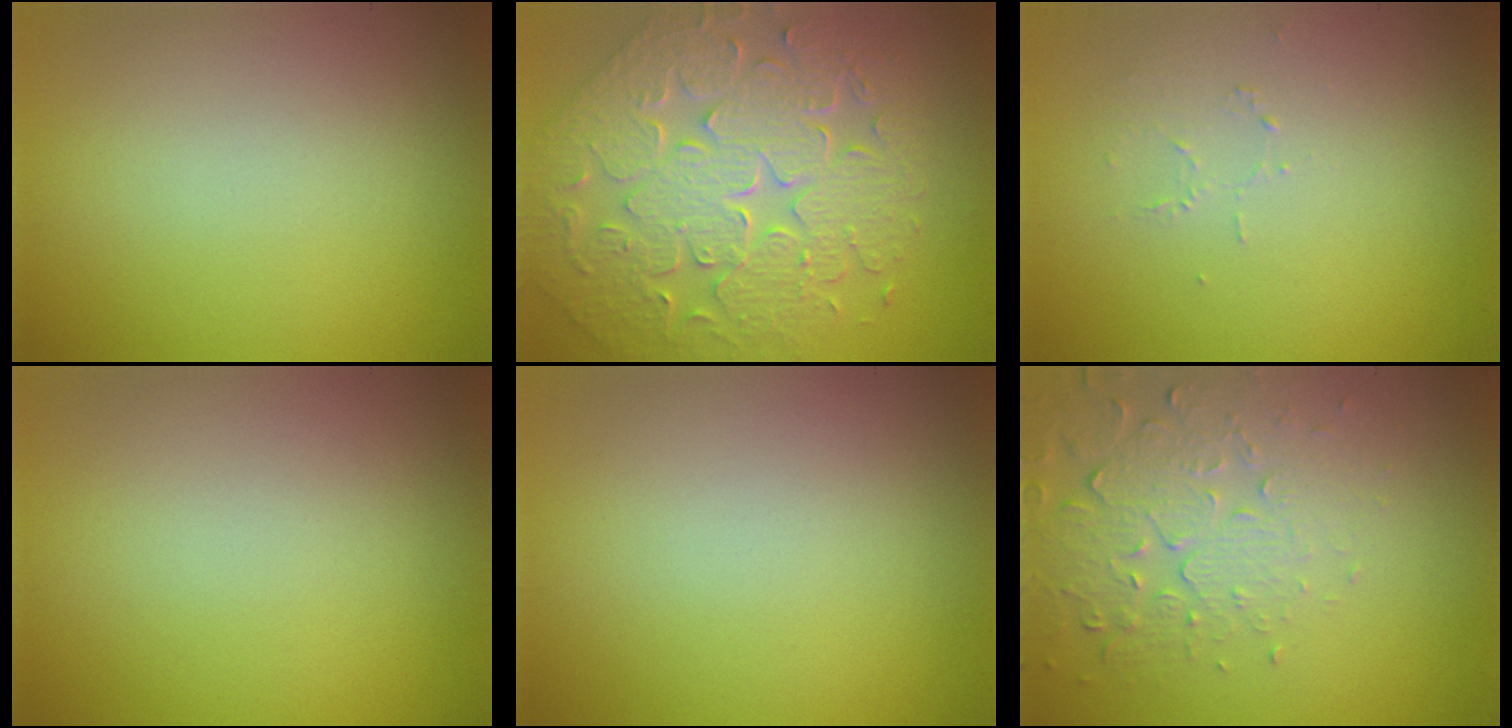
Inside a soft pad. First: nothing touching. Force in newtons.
{"total": 9.2, "press": 6.8, "slide": 6.2}
{"total": 0.7, "press": 0.4, "slide": 0.6}
{"total": 0.0}
{"total": 0.0}
{"total": 5.1, "press": 3.7, "slide": 3.5}